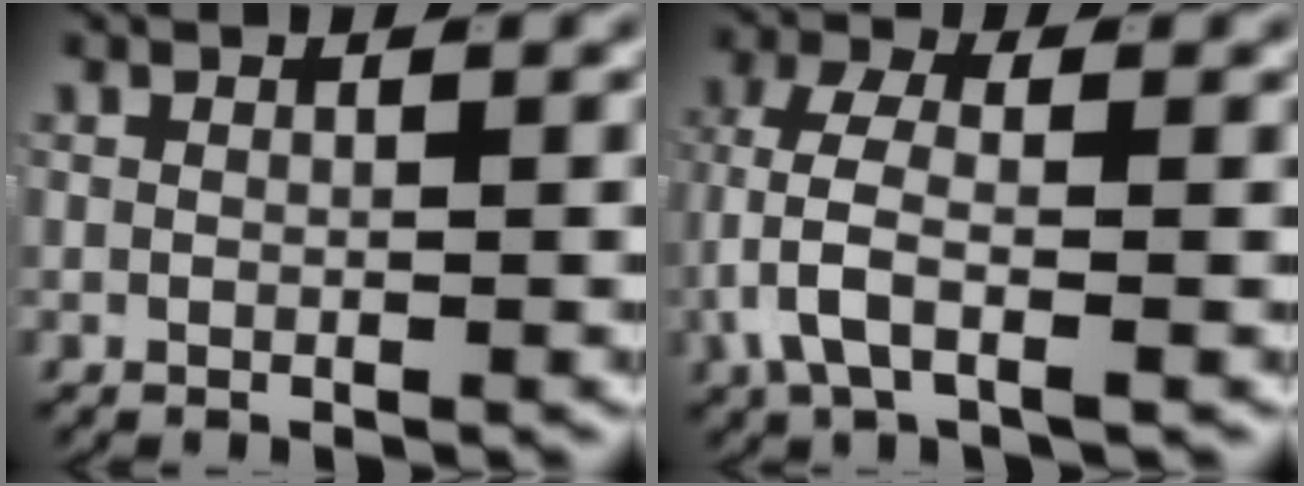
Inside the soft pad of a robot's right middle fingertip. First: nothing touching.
{"total": 5.2, "force": [-1.0, 2.5, 4.4], "torque": [-0.109, -0.017, -0.013]}